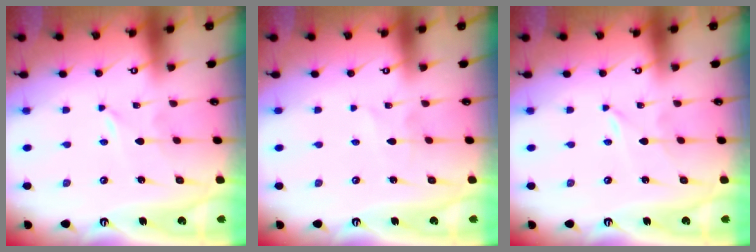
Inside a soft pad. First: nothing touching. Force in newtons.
{"total": 1.8, "press": 1.7, "slide": 0.2}
{"total": 0.0}